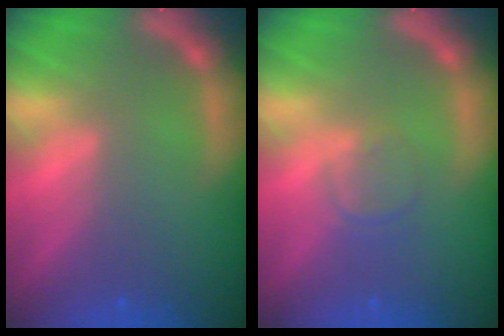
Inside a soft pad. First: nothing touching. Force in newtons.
{"total": 1.9}